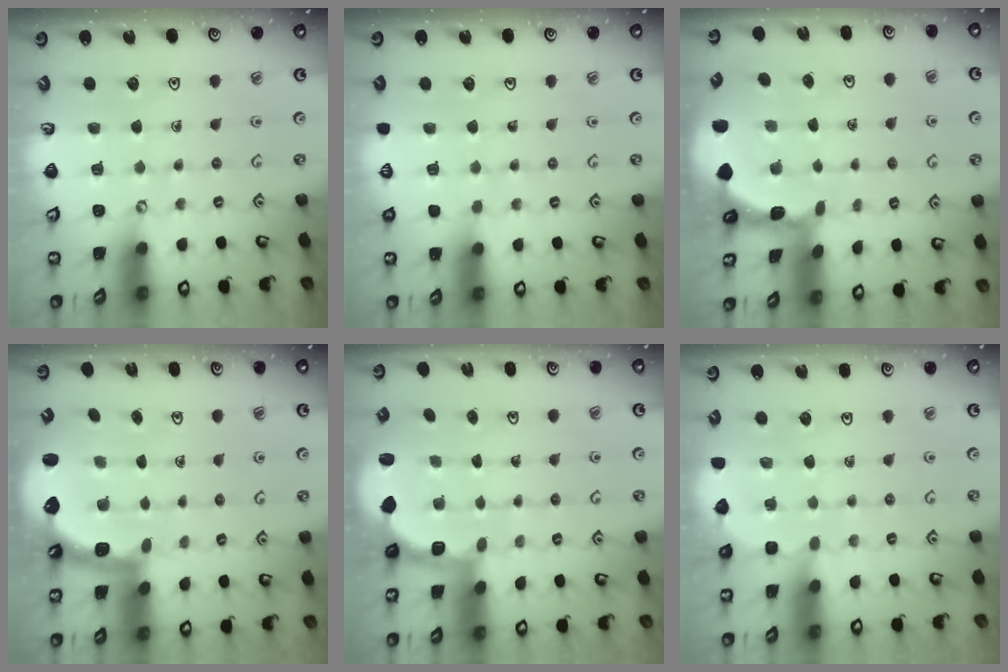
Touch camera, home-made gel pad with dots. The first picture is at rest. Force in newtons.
{"total": 0.0}
{"total": 2.6, "press": 2.6, "slide": 0.3}
{"total": 3.0, "press": 2.4, "slide": 1.8}
{"total": 2.8, "press": 2.2, "slide": 1.7}
{"total": 2.3, "press": 2.3, "slide": 0.2}